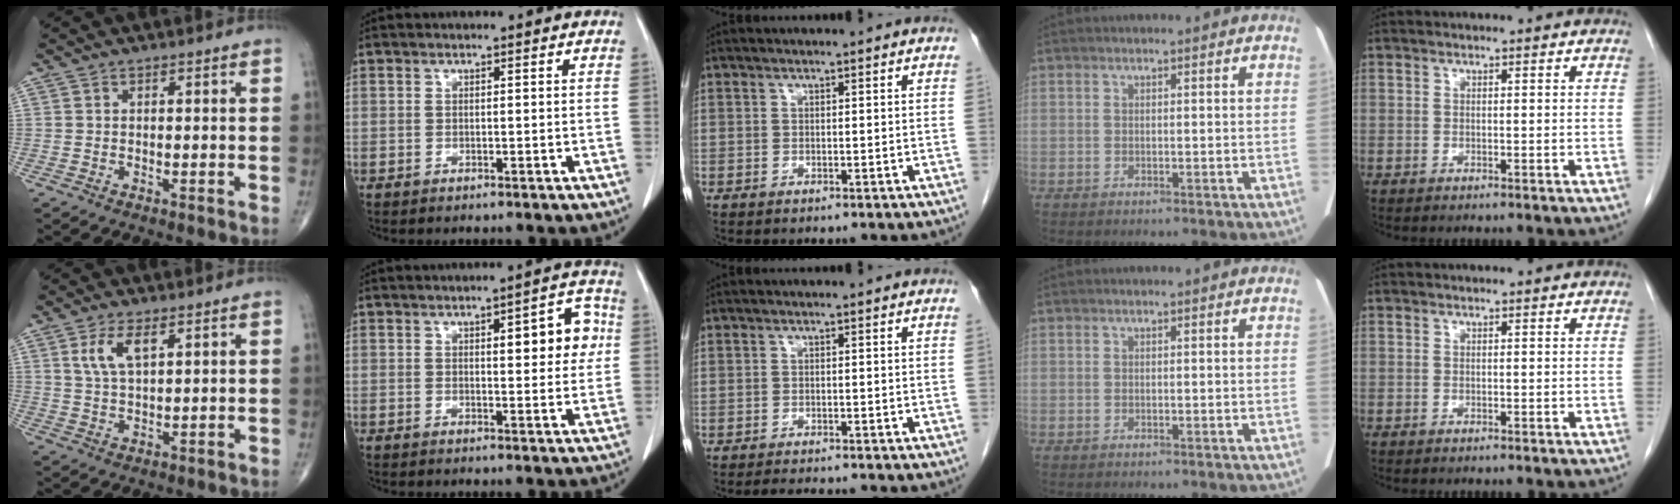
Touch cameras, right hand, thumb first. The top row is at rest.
{"thumb": {"total": 5.8, "force": [2.5, 2.5, 4.6], "torque": [-0.091, -0.006, 0.055]}, "index": {"total": 7.3, "force": [1.6, 2.3, 6.7], "torque": [-0.078, 0.016, 0.020]}, "middle": {"total": 3.8, "force": [-3.5, 0.2, 1.4], "torque": [-0.016, -0.008, -0.048]}}